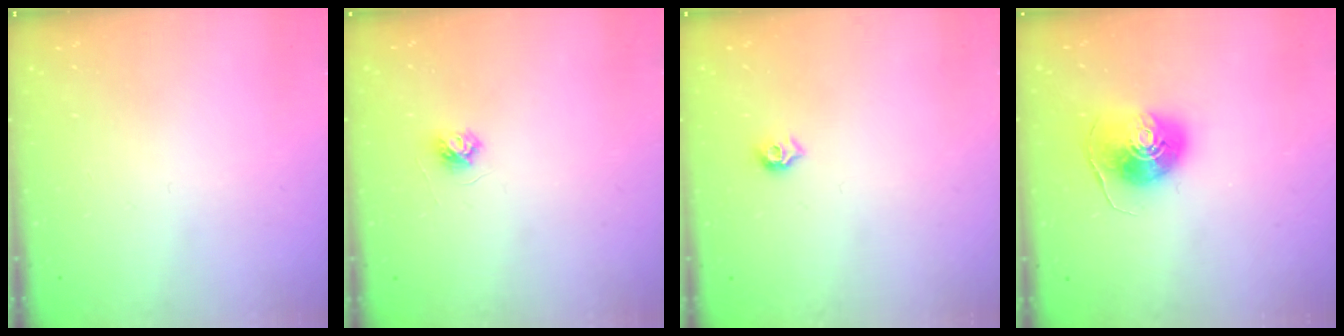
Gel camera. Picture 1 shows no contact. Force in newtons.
{"total": 3.7, "press": 3.6, "slide": 0.4}
{"total": 5.8, "press": 5.8, "slide": 0.8}
{"total": 8.8, "press": 8.8, "slide": 0.6}